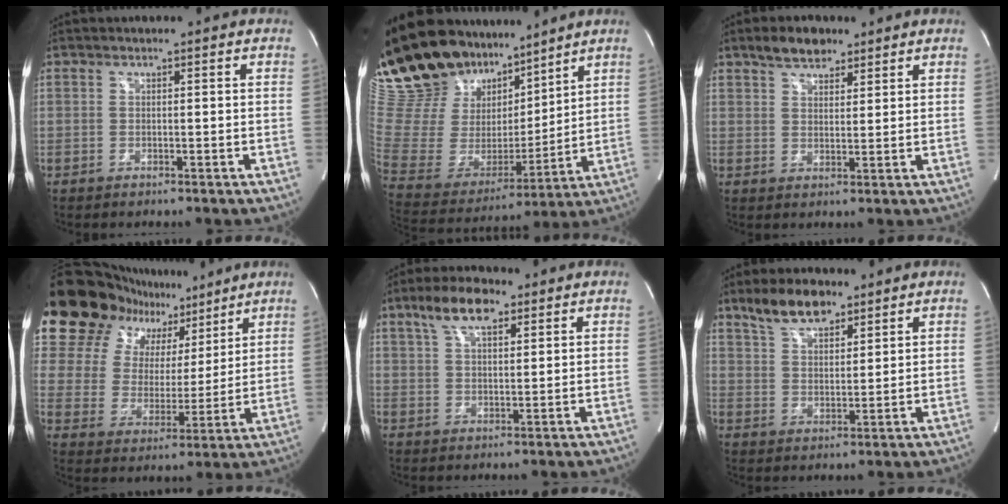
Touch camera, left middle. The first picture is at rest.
{"total": 23.7, "force": [18.7, 9.6, 10.8], "torque": [-0.222, 0.014, 0.339]}
{"total": 5.2, "force": [3.9, 2.5, 2.4], "torque": [-0.045, 0.008, 0.071]}
{"total": 23.6, "force": [17.2, 13.2, 9.2], "torque": [-0.207, 0.066, 0.281]}
{"total": 7.7, "force": [4.7, 2.8, 5.4], "torque": [-0.108, 0.019, 0.086]}
{"total": 8.1, "force": [6.1, 3.1, 4.3], "torque": [-0.083, 0.010, 0.117]}